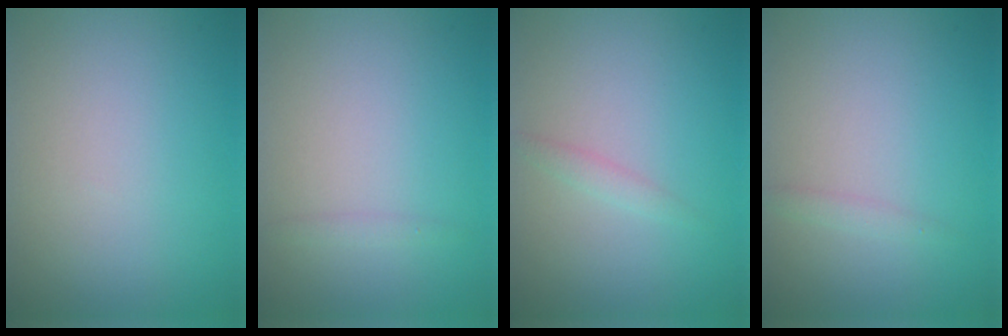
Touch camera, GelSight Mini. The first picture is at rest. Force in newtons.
{"total": 0.6, "press": 0.6, "slide": 0.0}
{"total": 1.0, "press": 1.0, "slide": 0.1}
{"total": 0.8, "press": 0.8, "slide": 0.0}